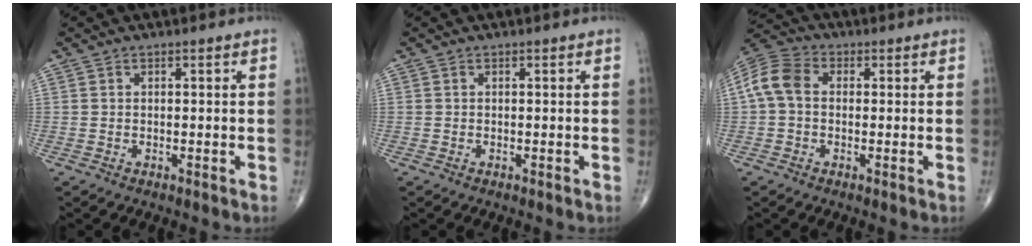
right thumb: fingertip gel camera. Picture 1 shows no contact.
{"total": 0.0}
{"total": 7.7, "force": [0.3, 5.6, 5.3], "torque": [-0.108, 0.026, -0.003]}